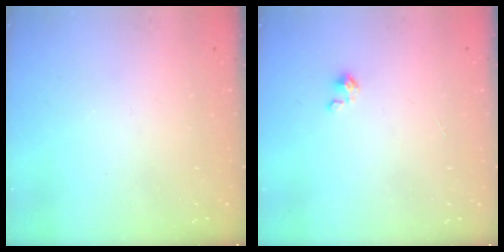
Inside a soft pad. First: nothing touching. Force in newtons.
{"total": 0.0}